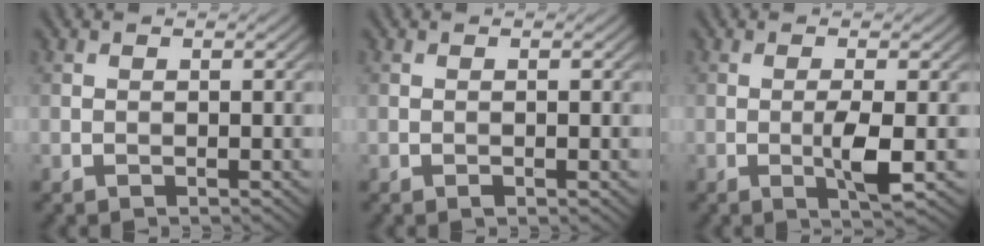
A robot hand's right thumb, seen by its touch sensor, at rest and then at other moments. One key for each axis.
{"total": 0.7, "fx": -0.2, "fy": 0.1, "fz": 0.6, "tx": -0.010, "ty": -0.001, "tz": -0.003}
{"total": 3.5, "fx": -0.6, "fy": 0.3, "fz": 3.4, "tx": -0.066, "ty": -0.001, "tz": -0.015}